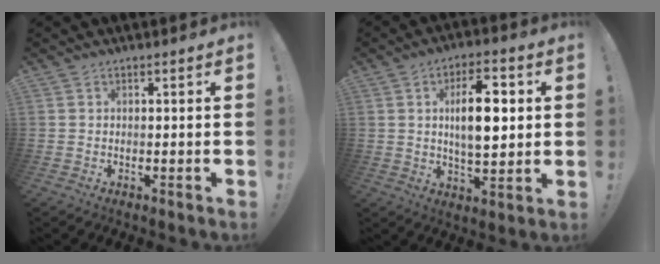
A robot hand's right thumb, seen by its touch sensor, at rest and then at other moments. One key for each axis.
{"total": 13.5, "fx": 2.2, "fy": 6.2, "fz": 11.7, "tx": -0.174, "ty": 0.000, "tz": 0.031}